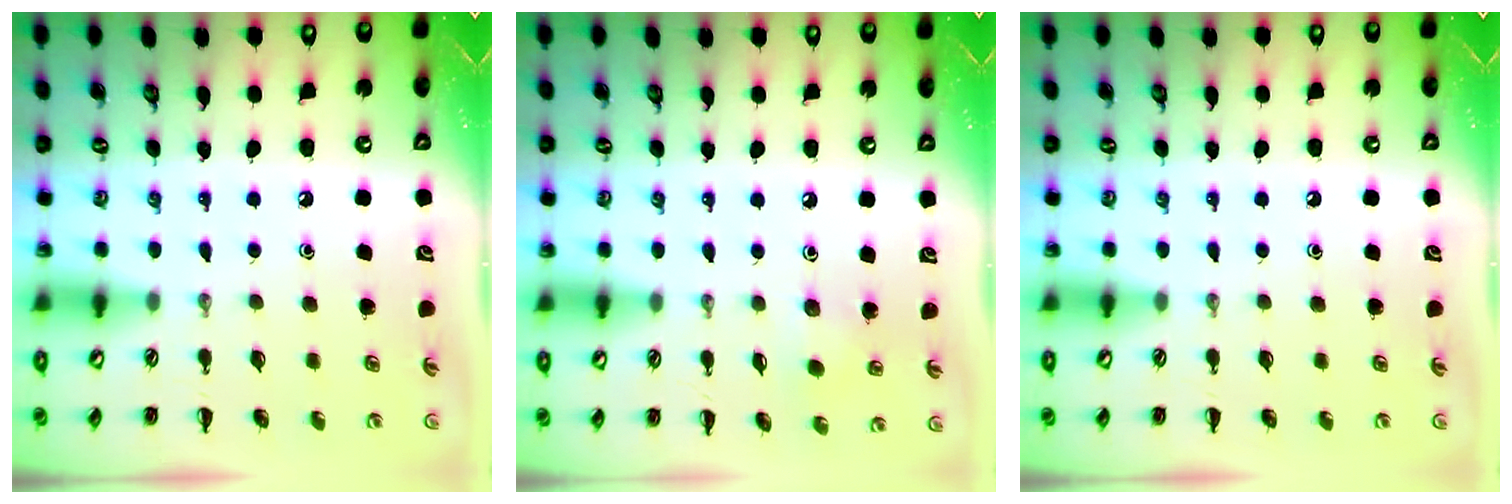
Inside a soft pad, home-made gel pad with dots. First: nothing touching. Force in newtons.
{"total": 2.4, "press": 2.2, "slide": 0.9}
{"total": 0.0}